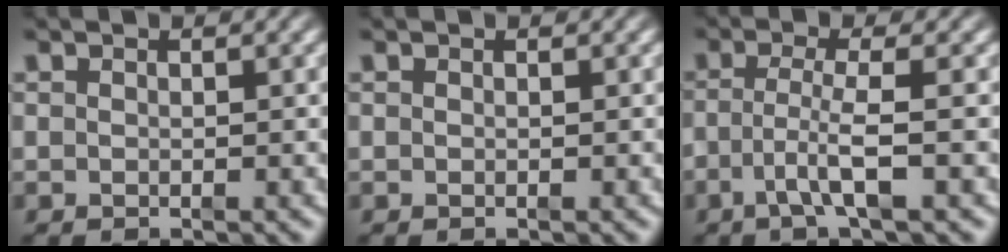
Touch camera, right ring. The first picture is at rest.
{"total": 0.0}
{"total": 3.3, "force": [-1.6, 0.2, 2.9], "torque": [-0.062, -0.014, -0.022]}